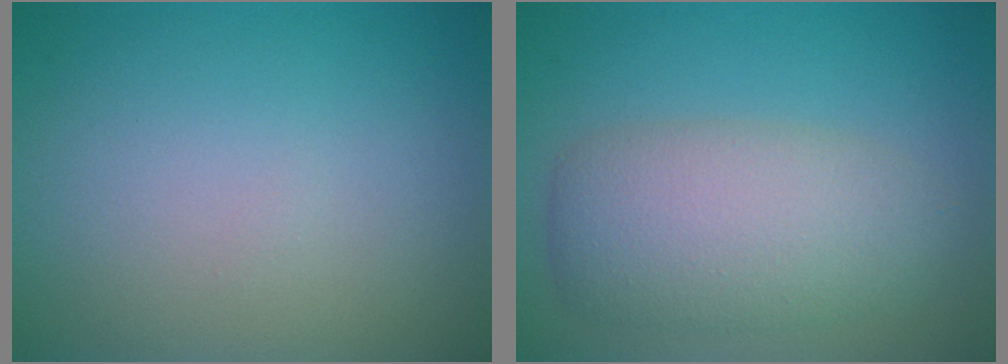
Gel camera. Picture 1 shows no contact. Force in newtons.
{"total": 6.2, "press": 6.2, "slide": 0.6}